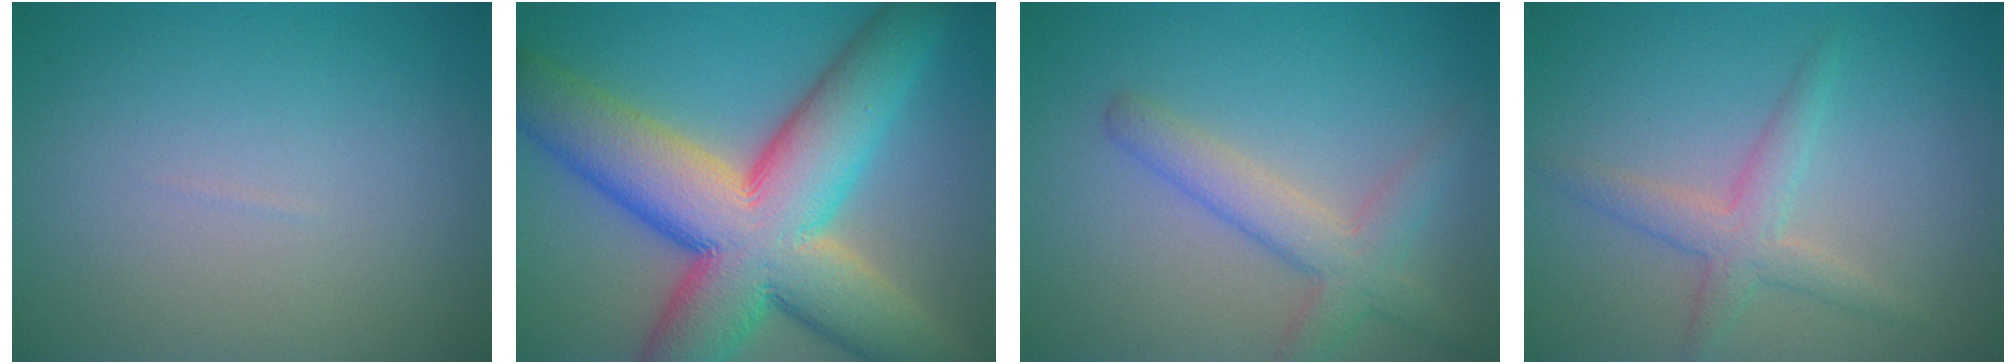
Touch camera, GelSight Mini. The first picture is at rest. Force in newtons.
{"total": 16.2, "press": 16.2, "slide": 0.8}
{"total": 3.8, "press": 3.8, "slide": 0.2}
{"total": 2.8, "press": 2.8, "slide": 0.1}